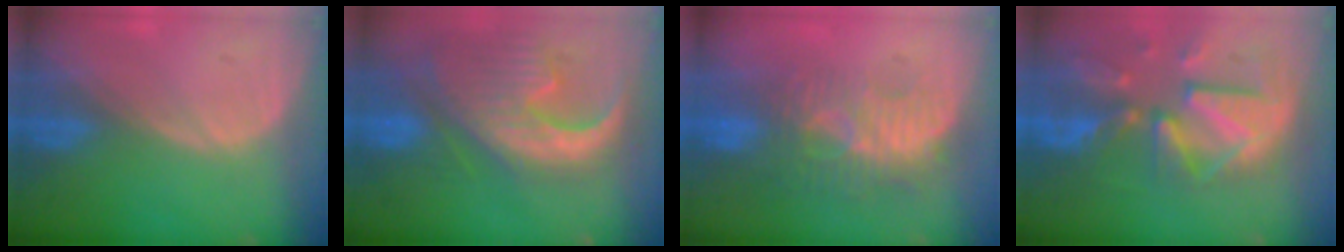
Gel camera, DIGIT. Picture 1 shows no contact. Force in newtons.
{"total": 13.5, "press": 11.6, "slide": 6.9}
{"total": 9.4, "press": 8.7, "slide": 3.6}
{"total": 12.1, "press": 10.5, "slide": 6.1}